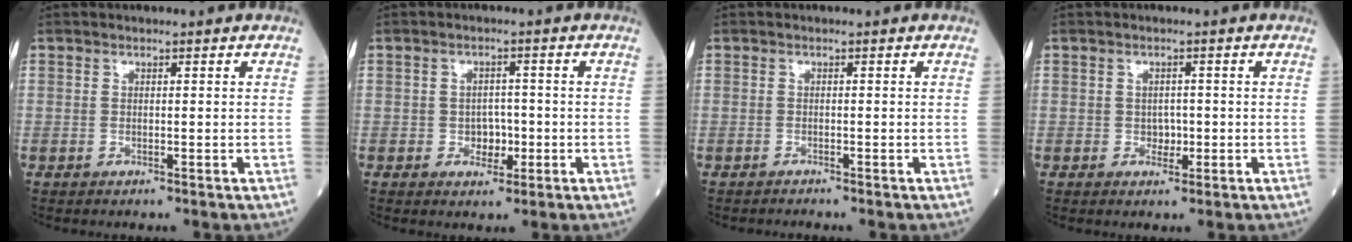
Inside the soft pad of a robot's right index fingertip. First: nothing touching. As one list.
[{"total": 3.0, "force": [-0.8, 2.2, 1.9], "torque": [-0.021, 0.006, -0.010]}, {"total": 0.6, "force": [-0.5, -0.1, -0.1], "torque": [-0.004, -0.004, -0.011]}, {"total": 1.7, "force": [-0.4, 1.3, 1.0], "torque": [-0.011, 0.004, -0.004]}]